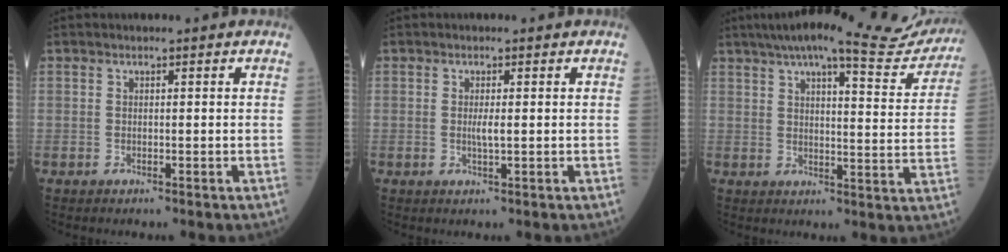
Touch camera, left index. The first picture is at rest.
{"total": 1.5, "force": [-0.2, 0.0, 1.5], "torque": [-0.035, -0.006, -0.003]}
{"total": 21.5, "force": [19.4, 2.4, 9.0], "torque": [-0.133, -0.028, 0.234]}